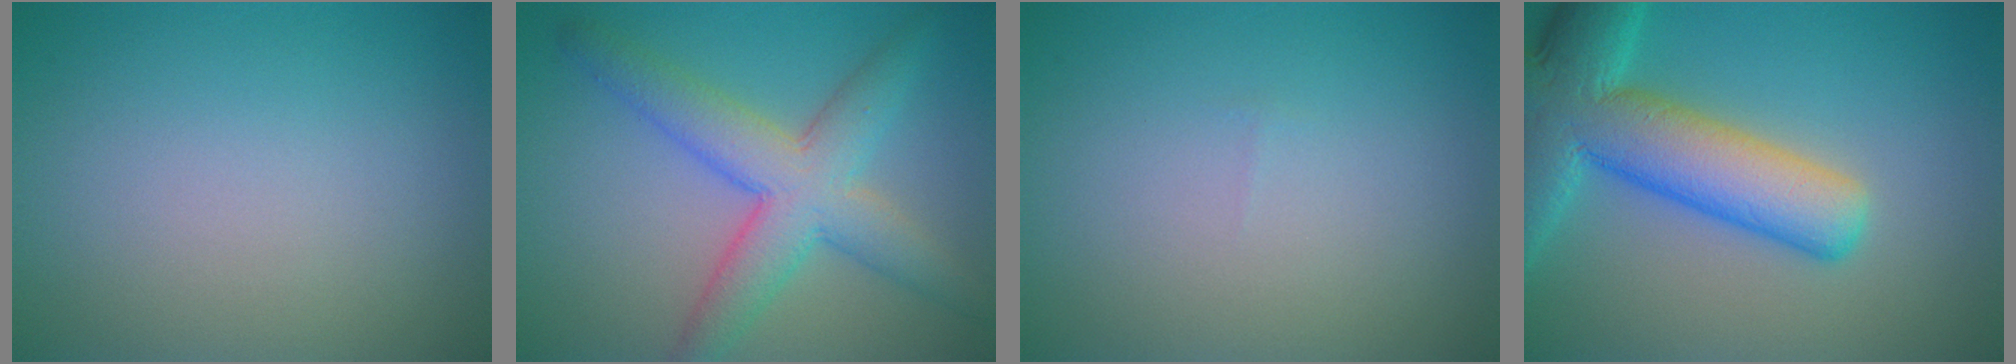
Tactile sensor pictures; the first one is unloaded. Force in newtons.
{"total": 6.4, "press": 6.4, "slide": 0.2}
{"total": 0.0}
{"total": 10.0, "press": 10.0, "slide": 0.6}